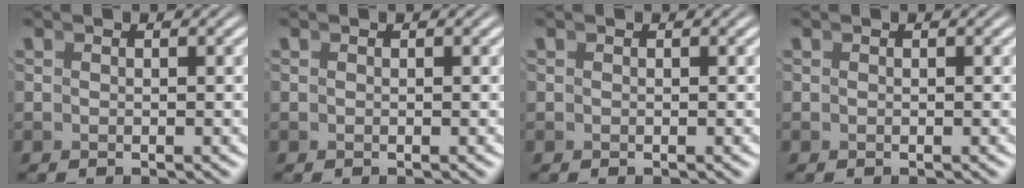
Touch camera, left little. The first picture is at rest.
{"total": 0.0}
{"total": 0.0}
{"total": 0.0}